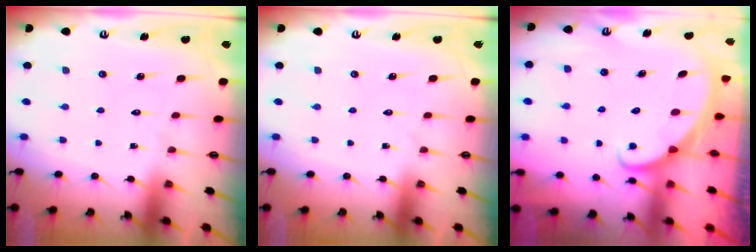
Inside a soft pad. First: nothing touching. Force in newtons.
{"total": 0.0}
{"total": 2.5, "press": 2.5, "slide": 0.3}